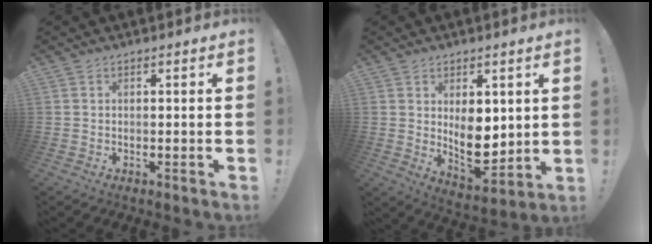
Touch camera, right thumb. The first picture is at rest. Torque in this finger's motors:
{"motor_torque": [-0.25, 0.63, 0.30, 0.68, 0.10]}